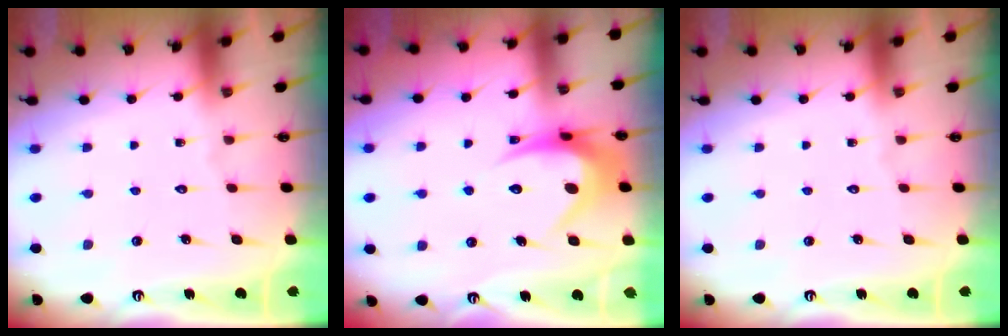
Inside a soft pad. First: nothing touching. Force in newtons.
{"total": 10.5, "press": 10.5, "slide": 0.4}
{"total": 0.0}